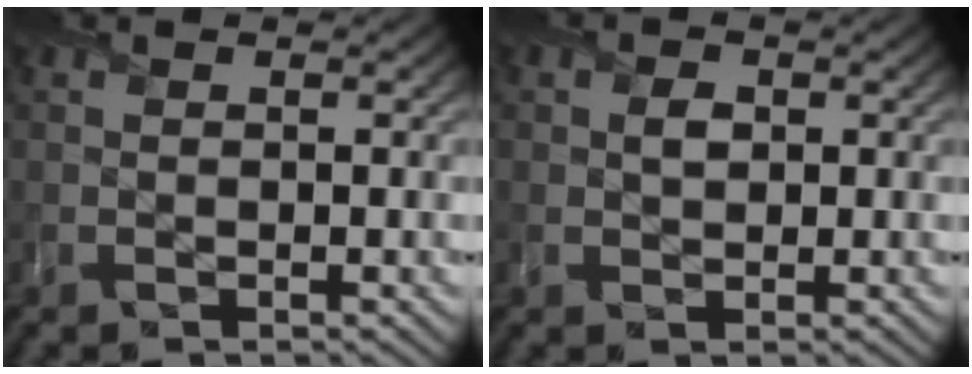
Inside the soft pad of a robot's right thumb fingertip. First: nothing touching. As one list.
[{"total": 1.8, "force": [0.3, 1.5, 1.1], "torque": [-0.022, -0.003, 0.002]}]